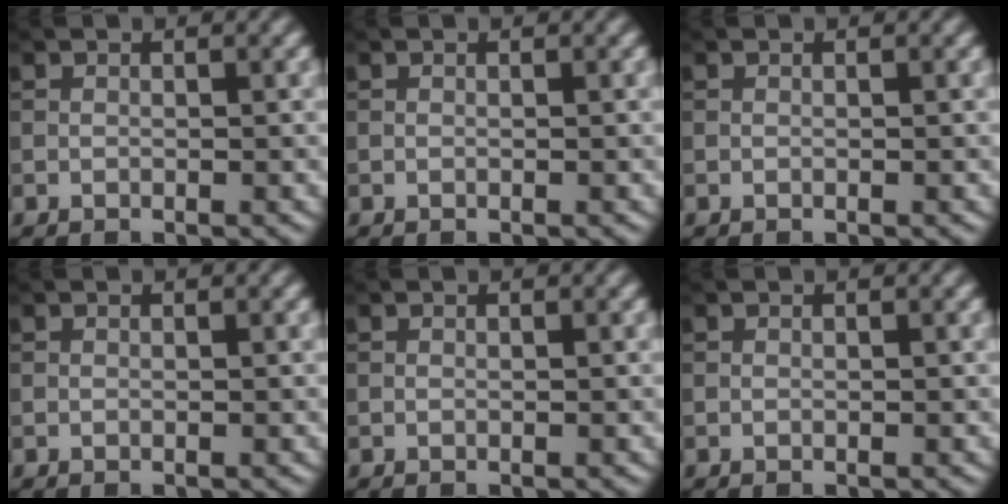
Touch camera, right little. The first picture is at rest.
{"total": 0.0}
{"total": 0.0}
{"total": 0.0}
{"total": 0.0}
{"total": 0.0}